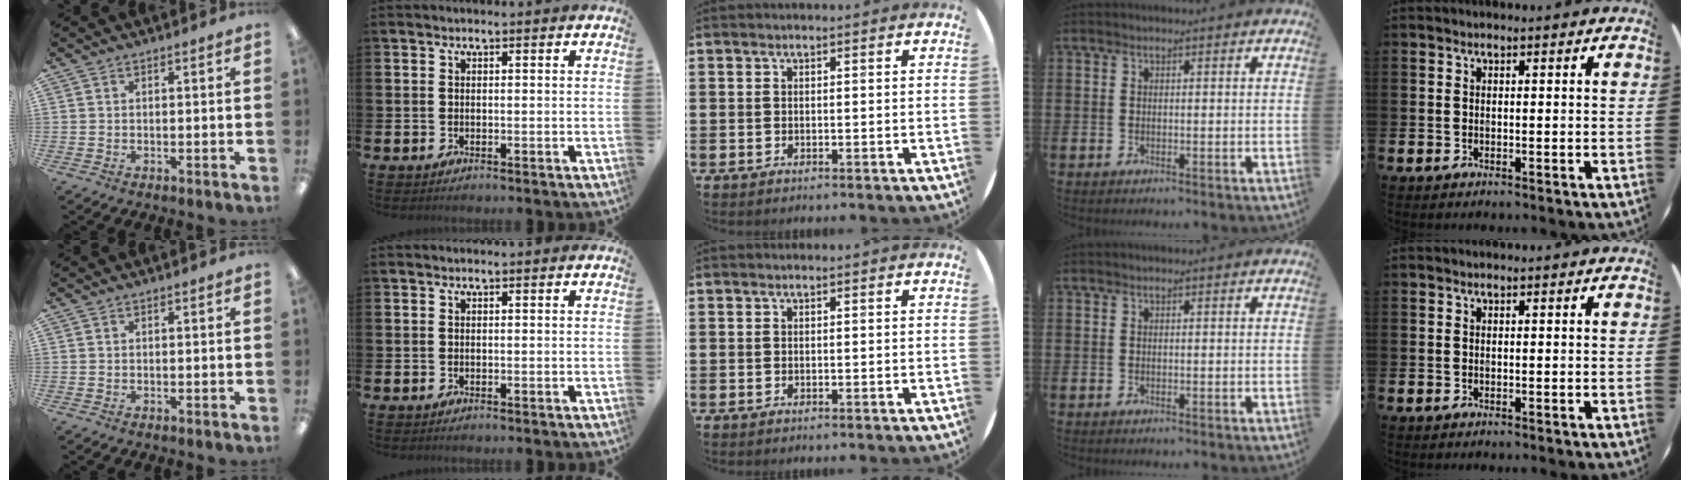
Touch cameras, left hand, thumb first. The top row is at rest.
{}